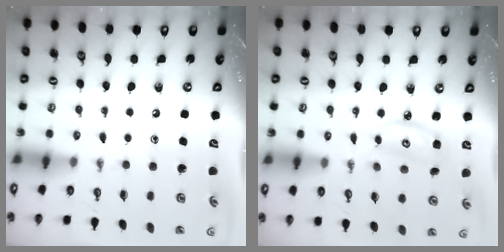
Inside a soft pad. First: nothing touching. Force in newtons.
{"total": 4.5, "press": 4.5, "slide": 0.3}